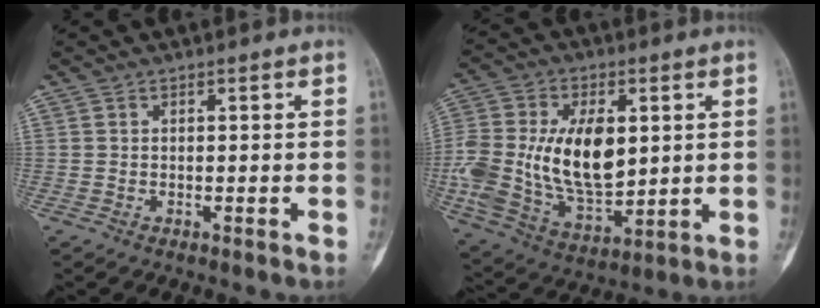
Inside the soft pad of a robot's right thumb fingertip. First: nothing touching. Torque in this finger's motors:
{"motor_torque": [-0.14, 2.92, 1.70, 0.06, 0.23]}